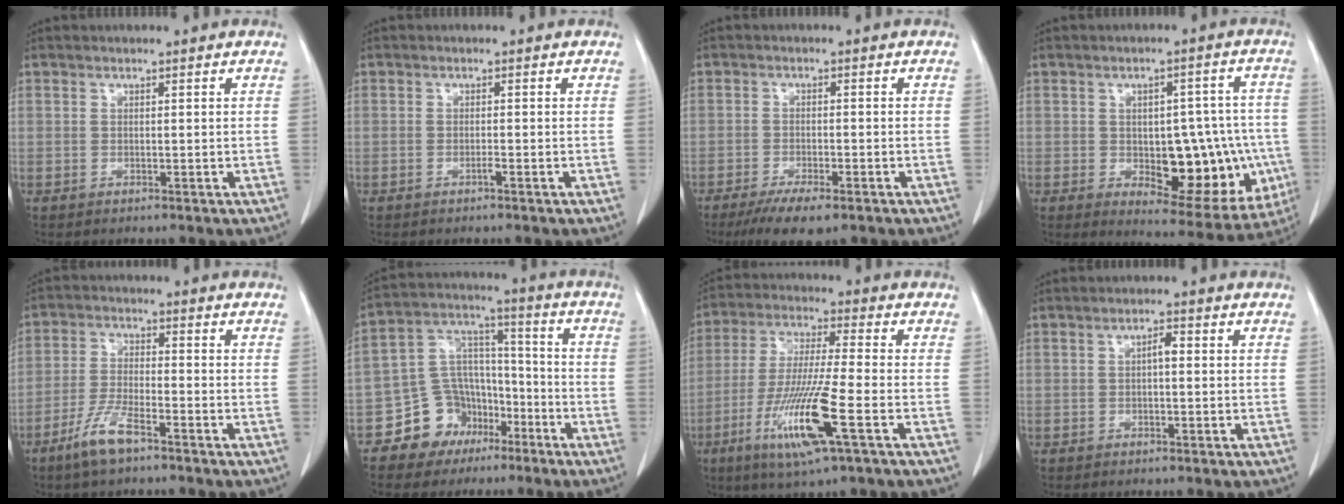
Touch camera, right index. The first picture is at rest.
{"total": 0.7, "force": [-0.4, 0.0, 0.6], "torque": [-0.012, 0.000, -0.007]}
{"total": 6.4, "force": [-4.5, 1.3, 4.4], "torque": [-0.071, -0.014, -0.070]}
{"total": 15.8, "force": [-2.9, 7.1, 13.8], "torque": [-0.142, 0.022, -0.013]}
{"total": 6.5, "force": [-4.5, 1.1, 4.6], "torque": [-0.102, -0.008, -0.089]}
{"total": 11.0, "force": [-6.3, 8.5, 3.1], "torque": [-0.056, 0.055, -0.102]}
{"total": 13.6, "force": [-5.4, 0.1, 12.5], "torque": [-0.255, -0.027, -0.102]}
{"total": 1.6, "force": [0.0, 0.5, 1.6], "torque": [-0.026, 0.004, -0.001]}